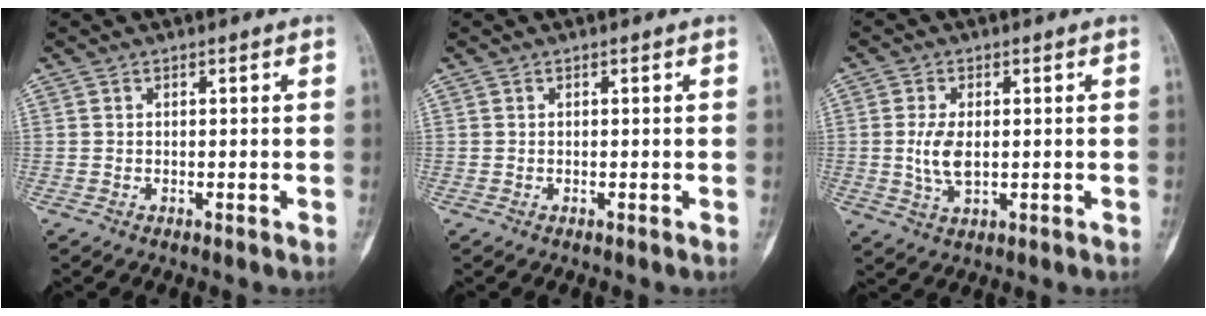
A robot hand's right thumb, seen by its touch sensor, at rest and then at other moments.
{"total": 0.0}
{"total": 5.6, "force": [0.1, 2.9, 4.7], "torque": [-0.102, -0.006, 0.004]}